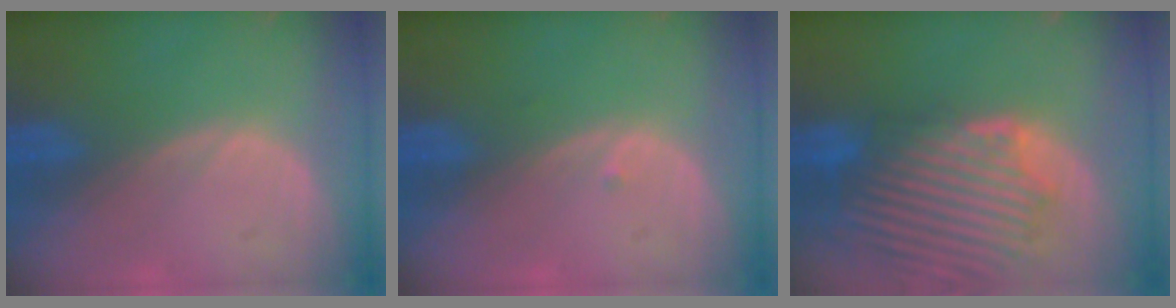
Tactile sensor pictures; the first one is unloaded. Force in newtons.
{"total": 0.5, "press": 0.4, "slide": 0.3}
{"total": 13.7, "press": 11.8, "slide": 7.0}